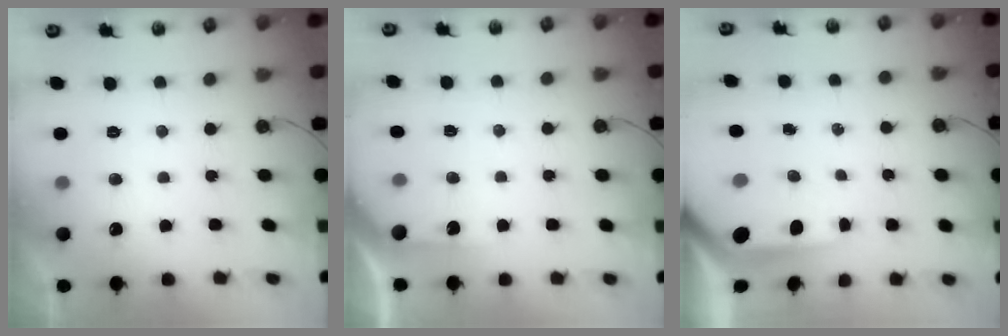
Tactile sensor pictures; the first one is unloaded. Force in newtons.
{"total": 2.7, "press": 2.7, "slide": 0.3}
{"total": 6.9, "press": 6.8, "slide": 0.9}